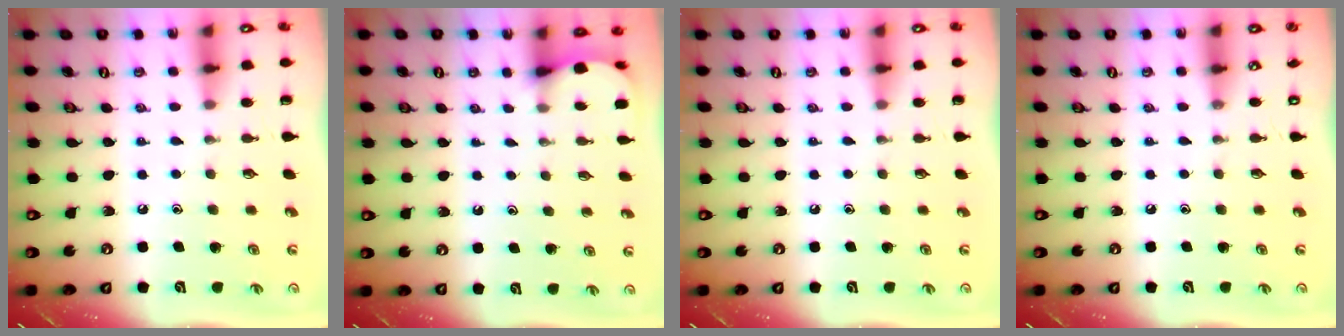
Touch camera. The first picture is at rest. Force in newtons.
{"total": 2.2, "press": 2.2, "slide": 0.2}
{"total": 0.0}
{"total": 0.0}